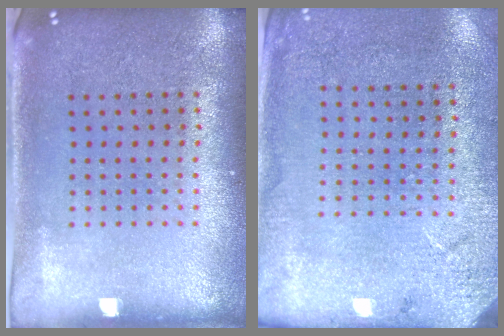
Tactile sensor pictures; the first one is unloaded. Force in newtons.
{"total": 2.6, "press": 2.3, "slide": 1.0}